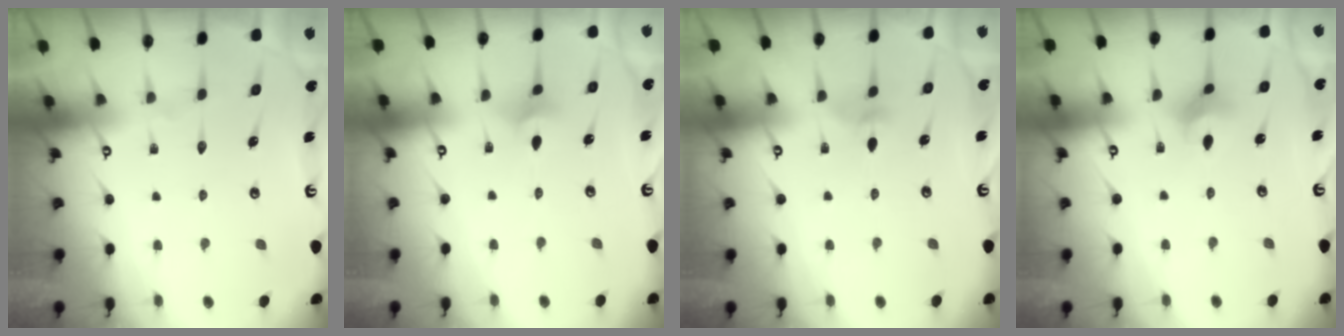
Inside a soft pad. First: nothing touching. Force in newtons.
{"total": 3.4, "press": 3.3, "slide": 0.8}
{"total": 2.3, "press": 2.3, "slide": 0.5}
{"total": 3.0, "press": 3.0, "slide": 0.7}